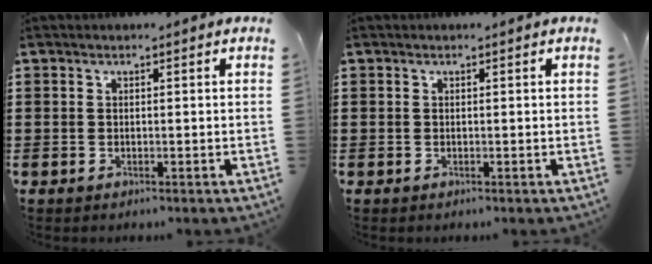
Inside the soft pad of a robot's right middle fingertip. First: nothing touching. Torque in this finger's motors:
{"motor_torque": [0.00, 0.00, 0.00, -0.01]}